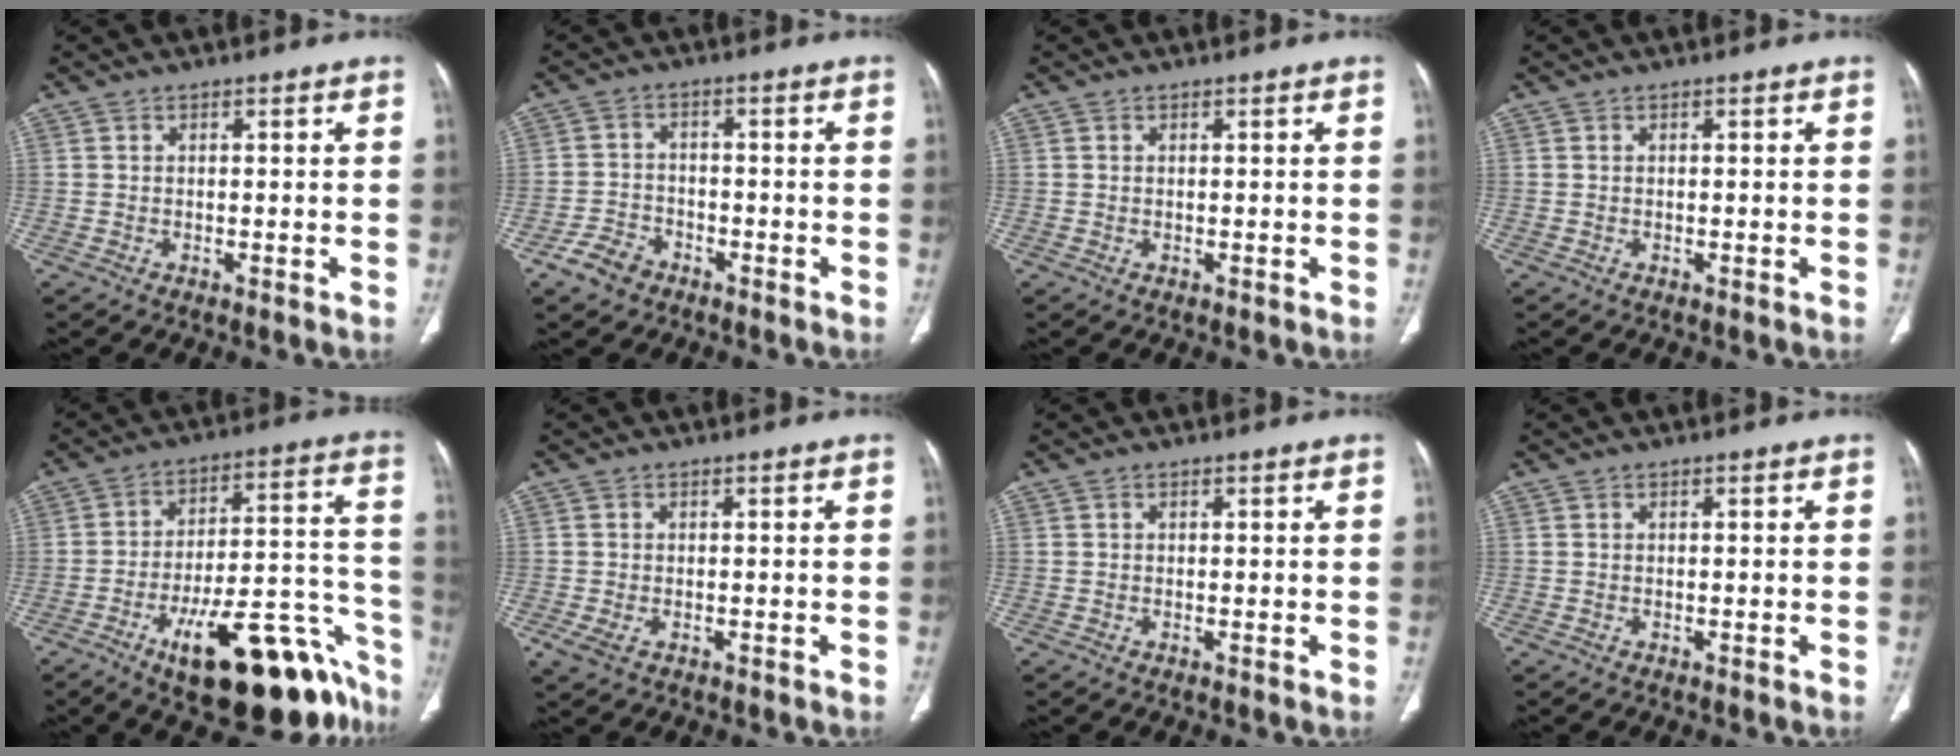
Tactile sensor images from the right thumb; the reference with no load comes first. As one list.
[{"total": 5.0, "force": [-3.3, 3.4, 1.7], "torque": [-0.028, 0.021, -0.056]}, {"total": 0.0}, {"total": 0.0}, {"total": 24.9, "force": [-14.9, 8.6, 18.0], "torque": [-0.157, 0.108, -0.214]}, {"total": 2.6, "force": [-0.9, 1.6, 1.9], "torque": [-0.051, -0.004, -0.010]}, {"total": 0.0}, {"total": 0.0}]